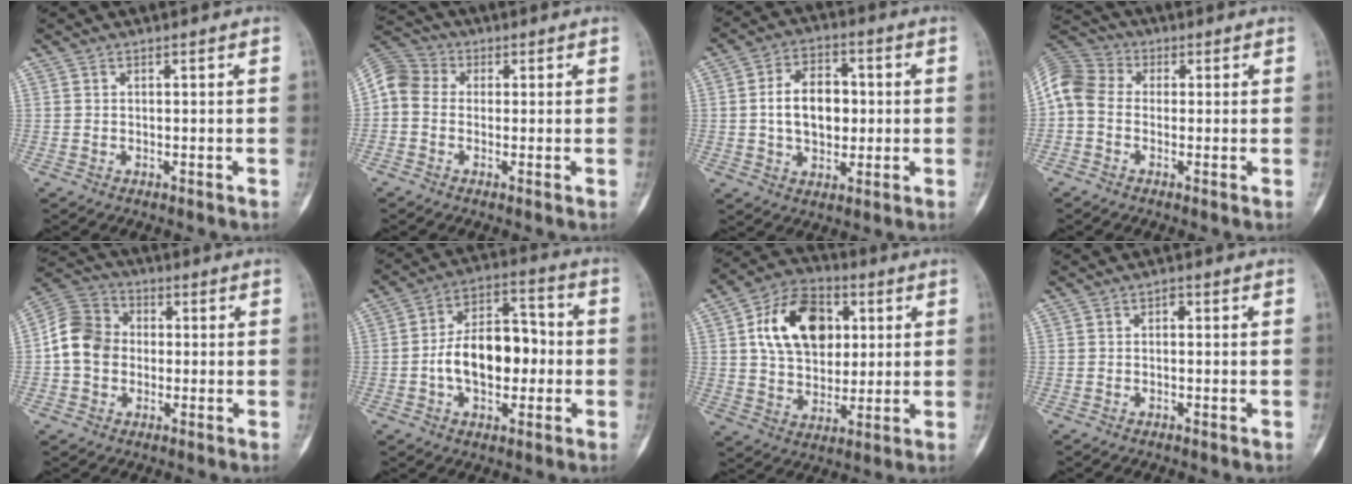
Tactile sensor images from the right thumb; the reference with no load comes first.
{"total": 8.0, "force": [0.2, 6.6, 4.4], "torque": [-0.078, 0.022, -0.011]}
{"total": 11.1, "force": [0.3, 7.5, 8.1], "torque": [-0.107, 0.013, 0.004]}
{"total": 8.2, "force": [-0.2, 6.6, 4.9], "torque": [-0.093, 0.022, -0.022]}
{"total": 10.3, "force": [-0.5, 8.7, 5.4], "torque": [-0.086, 0.029, -0.023]}
{"total": 14.2, "force": [-1.7, 8.6, 11.1], "torque": [-0.157, 0.040, -0.032]}
{"total": 16.7, "force": [4.3, 11.5, 11.4], "torque": [-0.158, 0.002, 0.070]}
{"total": 1.0, "force": [-0.1, 0.7, 0.8], "torque": [-0.005, 0.007, -0.006]}